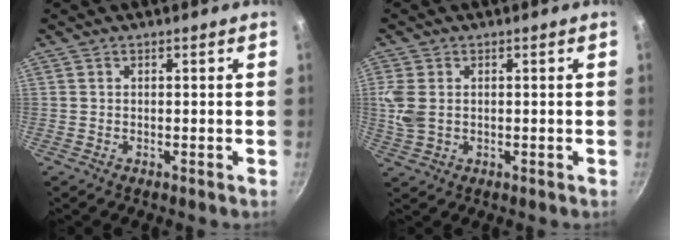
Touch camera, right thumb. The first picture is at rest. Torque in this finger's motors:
{"motor_torque": [0.26, 1.39, 0.73, 0.43, 0.05]}